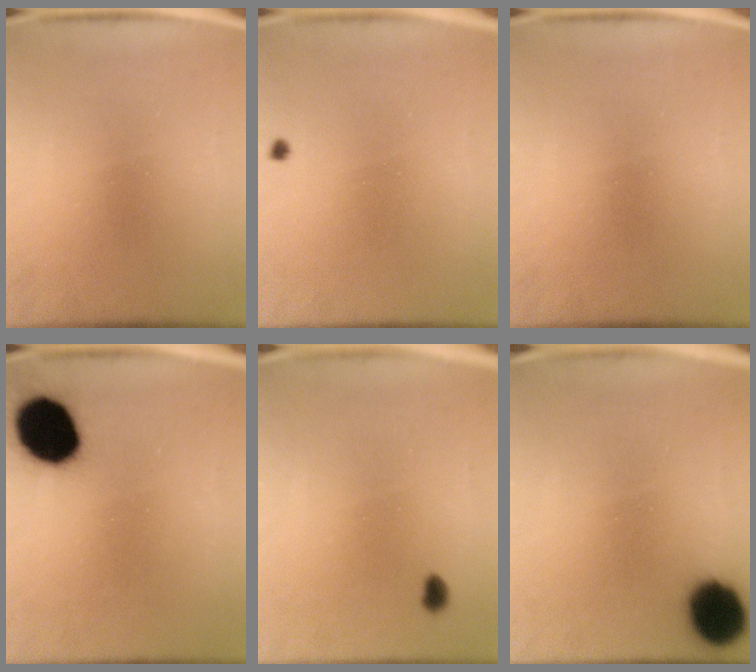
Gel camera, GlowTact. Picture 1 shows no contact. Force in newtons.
{"total": 0.5}
{"total": 0.0}
{"total": 16.5}
{"total": 1.3}
{"total": 12.7}